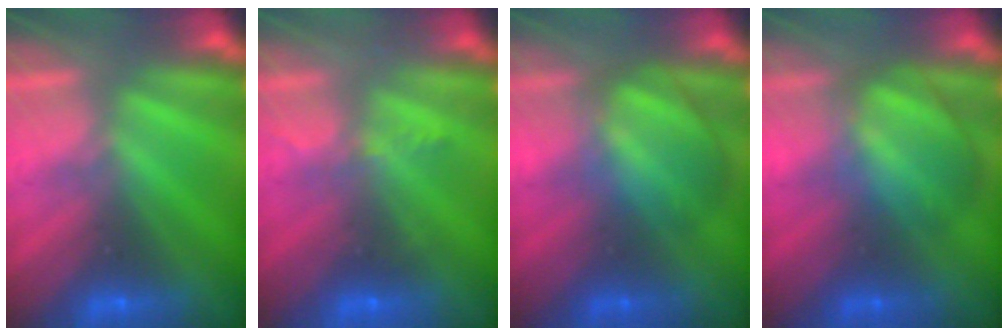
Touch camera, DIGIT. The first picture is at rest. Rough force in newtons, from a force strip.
{"total": 2.3}
{"total": 2.9}
{"total": 2.9}